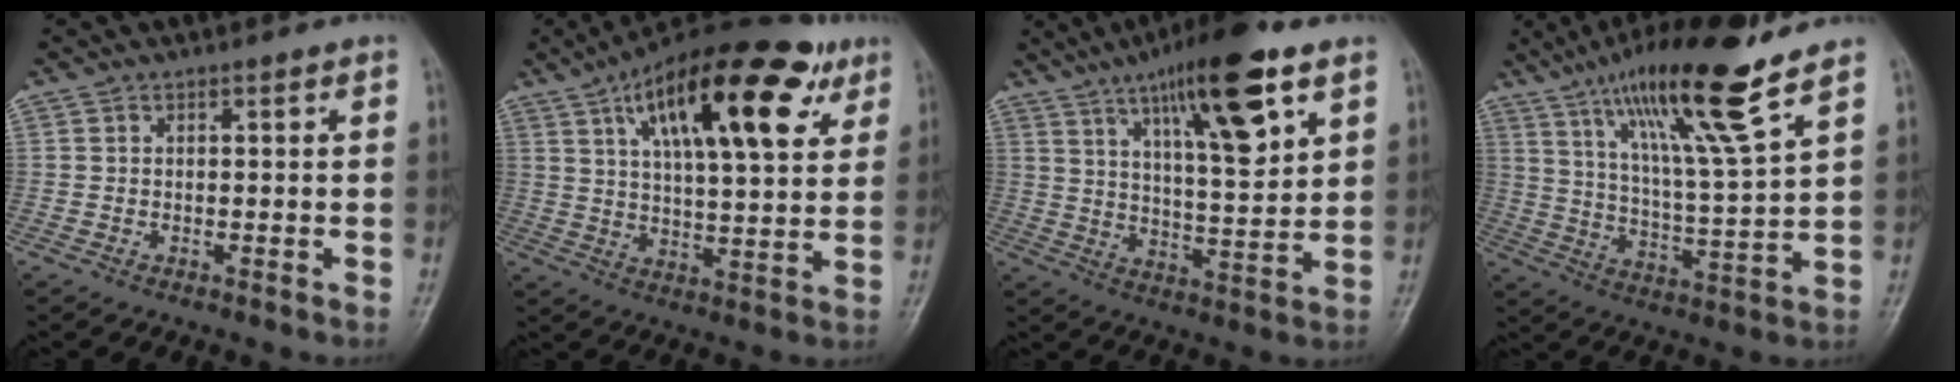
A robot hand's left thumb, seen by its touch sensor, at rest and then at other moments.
{"total": 23.9, "force": [11.1, 9.0, 19.2], "torque": [-0.275, -0.012, 0.172]}
{"total": 18.1, "force": [9.4, 4.2, 14.9], "torque": [-0.224, -0.034, 0.154]}
{"total": 18.3, "force": [11.8, 1.7, 14.0], "torque": [-0.236, -0.055, 0.207]}